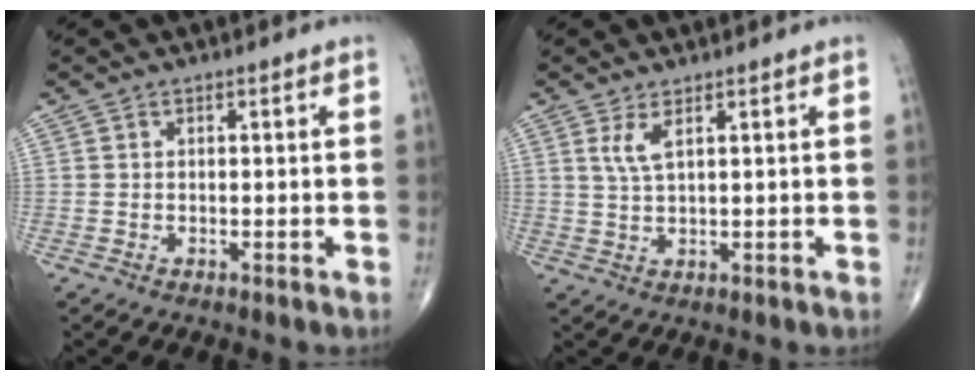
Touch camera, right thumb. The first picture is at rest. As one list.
[{"total": 3.0, "force": [1.5, 0.7, 2.6], "torque": [-0.059, -0.008, 0.037]}]